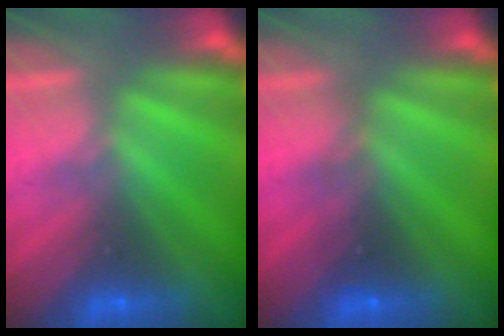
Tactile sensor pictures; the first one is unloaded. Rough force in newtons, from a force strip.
{"total": 2.3}